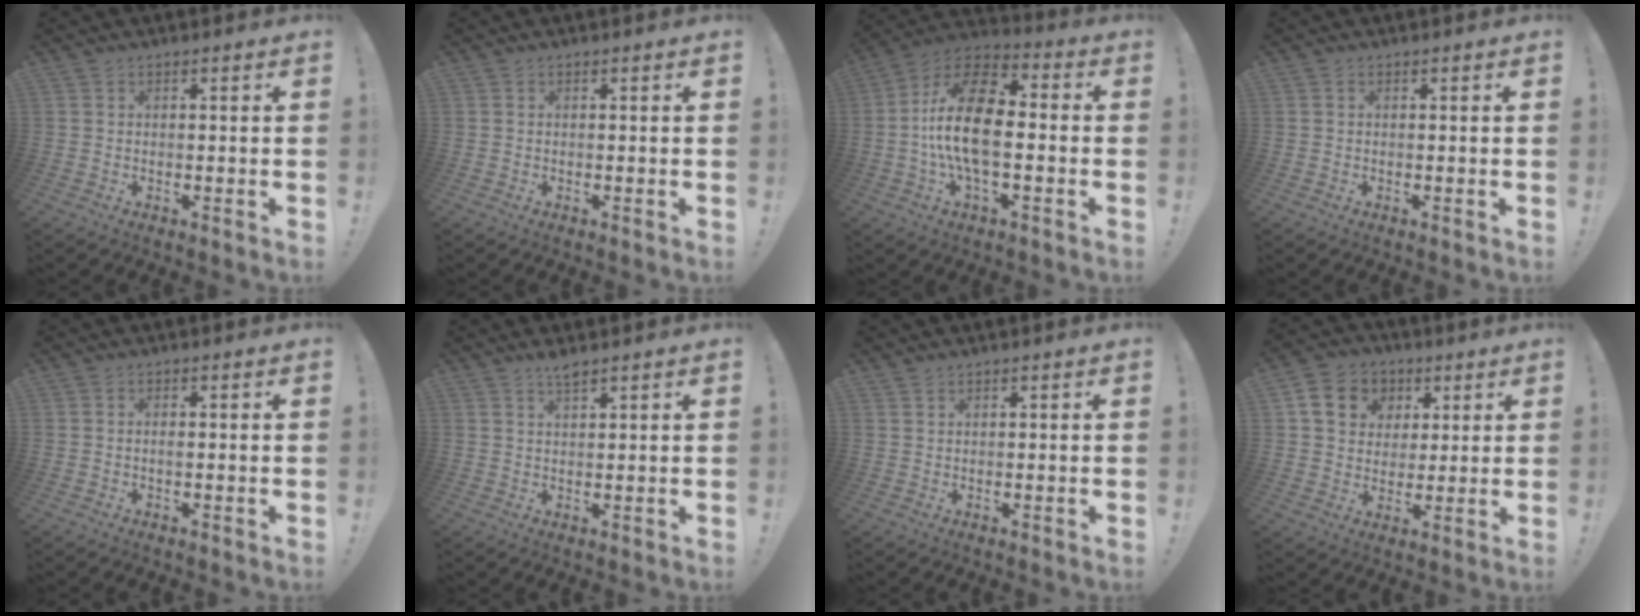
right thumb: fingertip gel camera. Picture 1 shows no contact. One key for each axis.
{"total": 0.0}
{"total": 18.5, "fx": -1.3, "fy": 9.1, "fz": 16.0, "tx": -0.300, "ty": 0.017, "tz": -0.023}
{"total": 0.0}
{"total": 0.9, "fx": -0.1, "fy": 0.2, "fz": 0.9, "tx": -0.016, "ty": 0.002, "tz": -0.002}
{"total": 2.6, "fx": 2.2, "fy": 0.2, "fz": 1.3, "tx": -0.028, "ty": -0.009, "tz": 0.039}
{"total": 0.6, "fx": 0.5, "fy": 0.2, "fz": 0.3, "tx": -0.004, "ty": -0.001, "tz": 0.010}
{"total": 12.6, "fx": 4.4, "fy": 10.6, "fz": 5.1, "tx": -0.065, "ty": -0.013, "tz": 0.091}